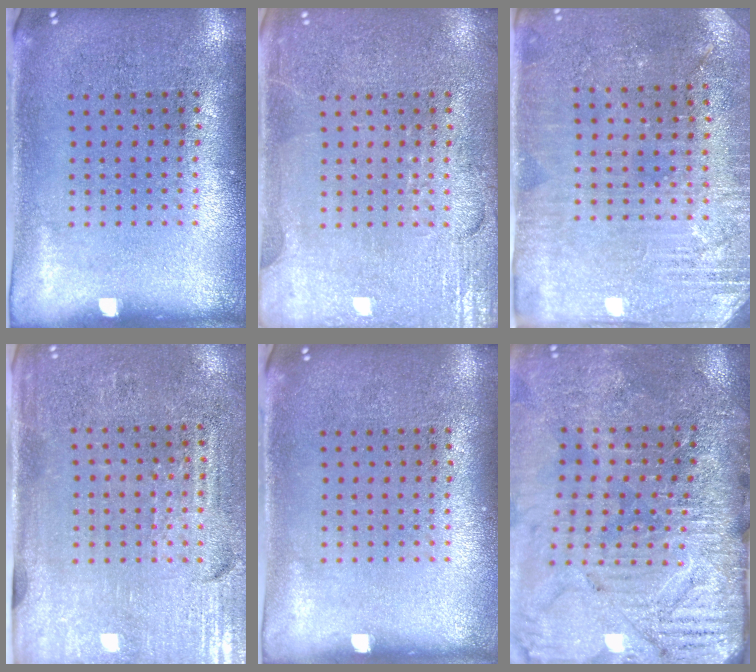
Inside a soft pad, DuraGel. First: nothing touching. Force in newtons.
{"total": 4.0, "press": 4.0, "slide": 0.5}
{"total": 2.9, "press": 2.8, "slide": 0.6}
{"total": 3.4, "press": 3.1, "slide": 1.4}
{"total": 0.0}
{"total": 3.6, "press": 3.4, "slide": 1.2}